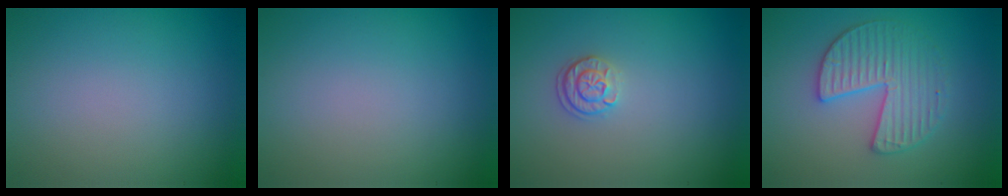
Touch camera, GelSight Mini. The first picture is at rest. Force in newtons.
{"total": 0.0}
{"total": 1.7, "press": 1.6, "slide": 0.7}
{"total": 3.5, "press": 3.4, "slide": 0.6}